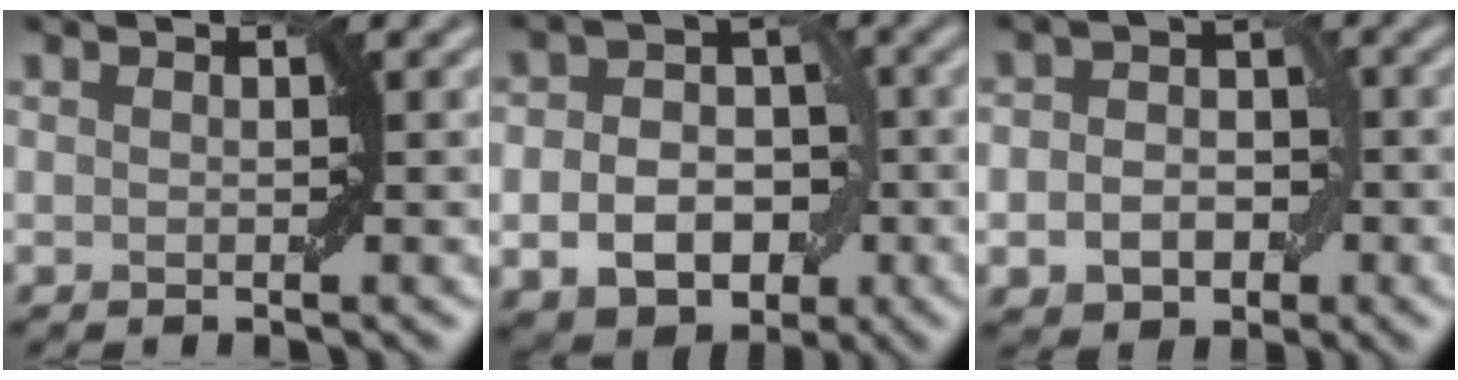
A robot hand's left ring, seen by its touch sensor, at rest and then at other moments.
{"total": 8.1, "force": [-2.2, 6.0, 4.9], "torque": [-0.052, -0.009, -0.045]}
{"total": 5.2, "force": [-1.3, 4.1, 2.9], "torque": [-0.016, -0.004, -0.031]}